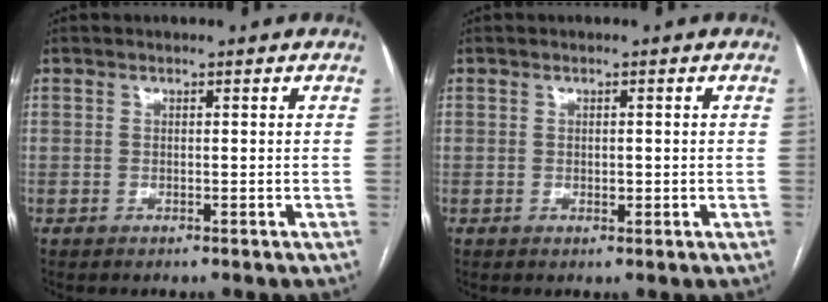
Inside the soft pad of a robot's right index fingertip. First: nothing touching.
{"total": 1.2, "force": [-0.1, 0.7, 1.0], "torque": [-0.016, -0.001, 0.001]}